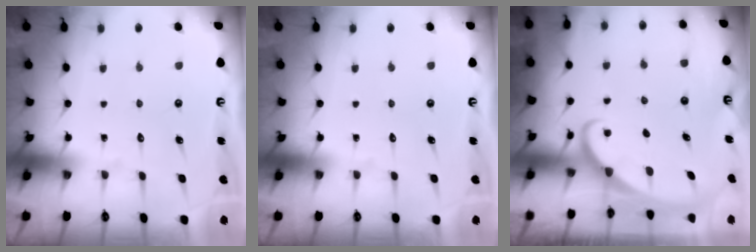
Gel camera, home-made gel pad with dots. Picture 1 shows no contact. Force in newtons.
{"total": 0.0}
{"total": 1.5, "press": 1.5, "slide": 0.1}